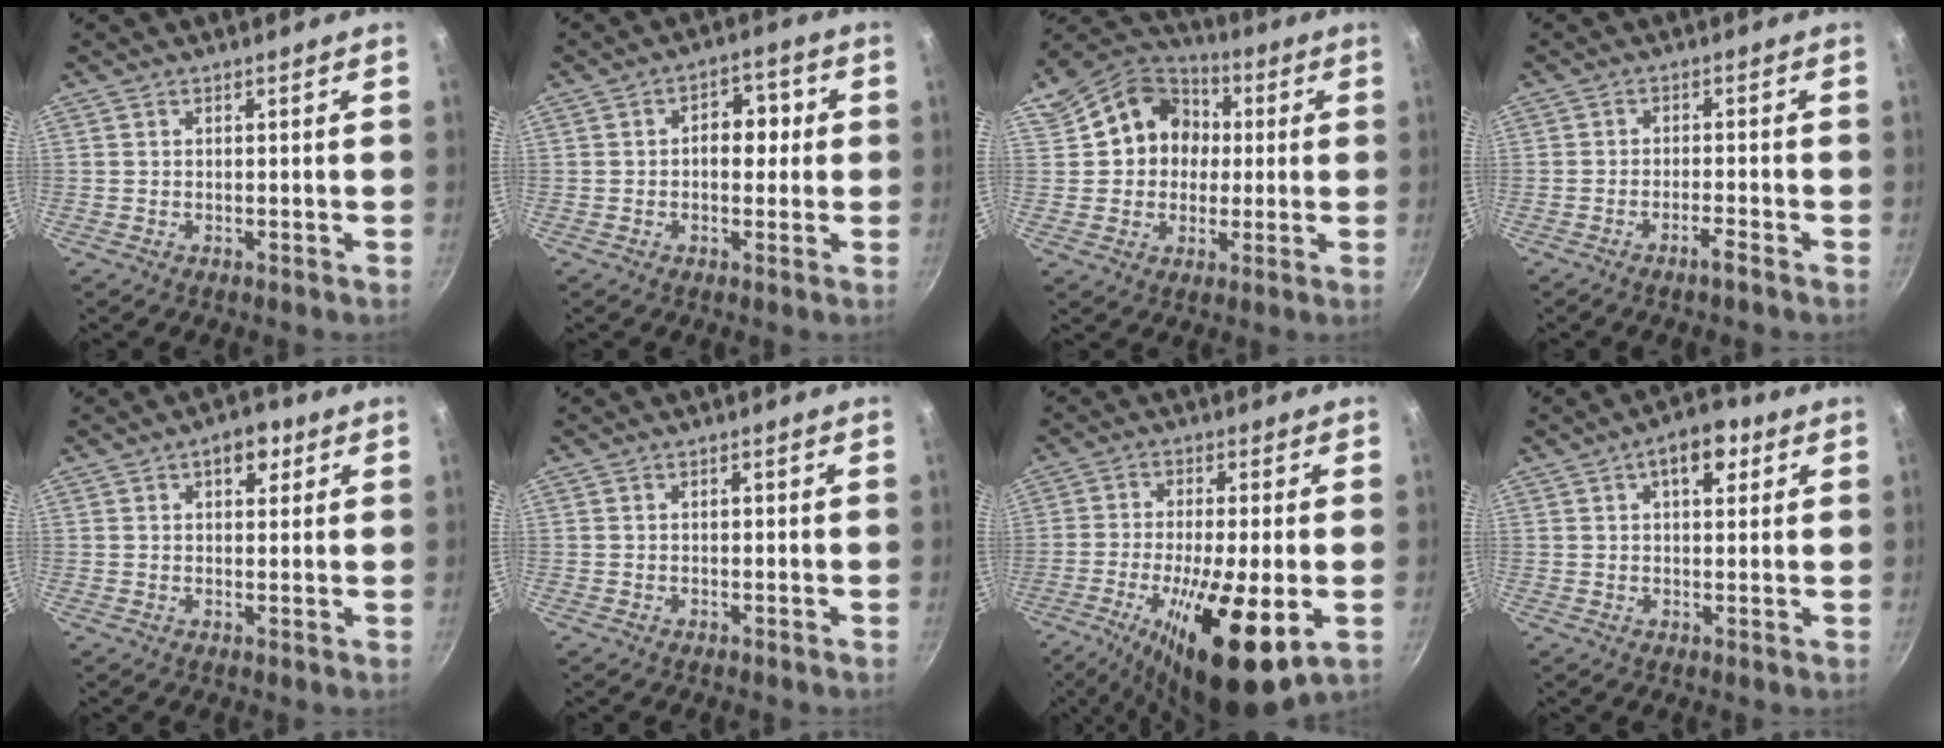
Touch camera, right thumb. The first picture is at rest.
{"total": 6.4, "force": [0.4, 4.5, 4.6], "torque": [-0.021, 0.014, -0.002]}
{"total": 14.3, "force": [2.0, 12.4, 6.9], "torque": [-0.077, 0.029, 0.023]}
{"total": 2.6, "force": [-1.9, 0.0, 1.8], "torque": [-0.036, 0.016, -0.030]}
{"total": 4.7, "force": [2.0, 2.9, 3.1], "torque": [-0.019, 0.001, 0.024]}
{"total": 0.7, "force": [0.0, 0.5, 0.5], "torque": [-0.006, 0.005, 0.000]}
{"total": 17.9, "force": [-5.3, 4.7, 16.4], "torque": [-0.282, -0.003, -0.084]}
{"total": 7.0, "force": [2.8, 3.8, 5.2], "torque": [-0.049, 0.005, 0.031]}